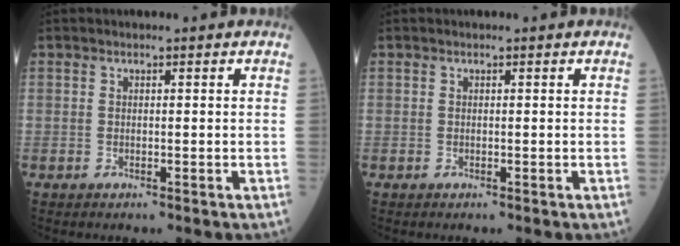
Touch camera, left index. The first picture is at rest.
{"total": 0.0}